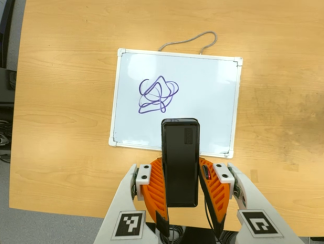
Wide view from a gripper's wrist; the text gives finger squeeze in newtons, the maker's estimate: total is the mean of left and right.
{"total": 3.9, "left": 2.5, "right": 5.3}